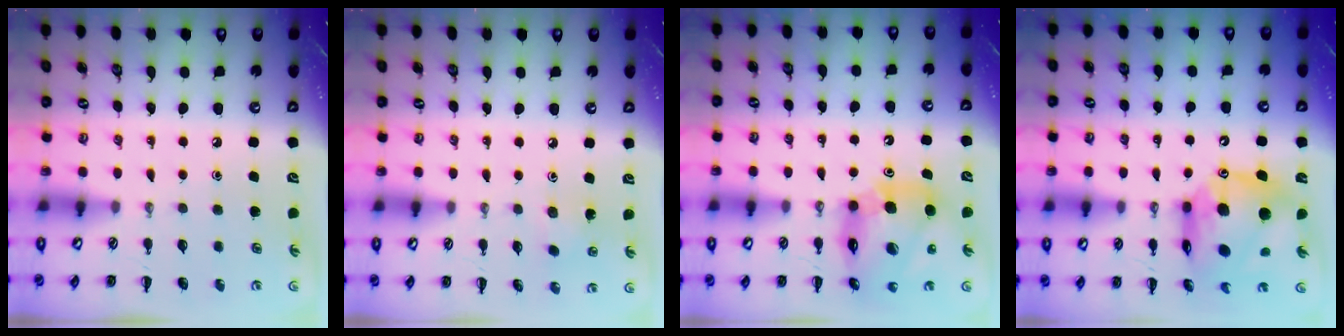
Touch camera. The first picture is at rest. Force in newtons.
{"total": 2.7, "press": 2.6, "slide": 0.8}
{"total": 15.0, "press": 14.4, "slide": 4.0}
{"total": 15.1, "press": 14.4, "slide": 4.5}